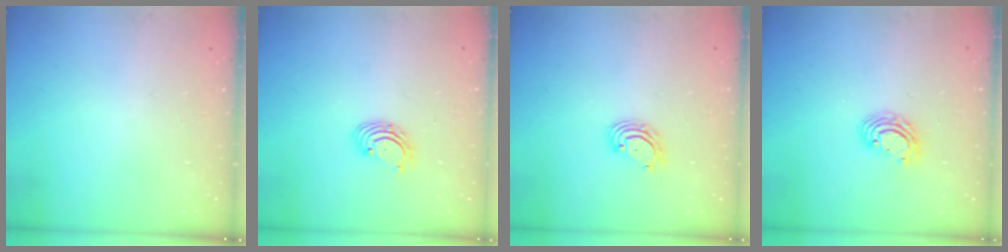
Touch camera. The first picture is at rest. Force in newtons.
{"total": 2.9, "press": 2.9, "slide": 0.3}
{"total": 4.0, "press": 4.0, "slide": 0.4}
{"total": 6.3, "press": 6.3, "slide": 0.8}